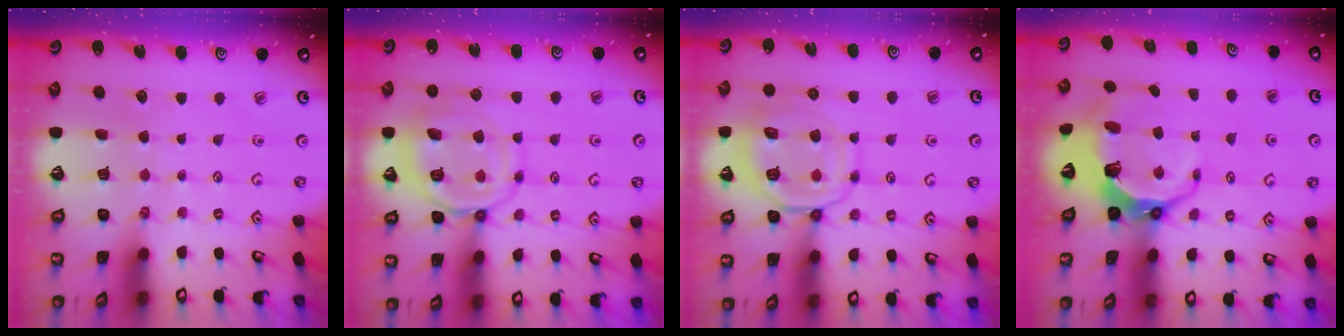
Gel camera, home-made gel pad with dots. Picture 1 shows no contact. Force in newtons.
{"total": 11.1, "press": 11.1, "slide": 1.1}
{"total": 11.7, "press": 11.6, "slide": 1.2}
{"total": 10.7, "press": 9.4, "slide": 5.1}